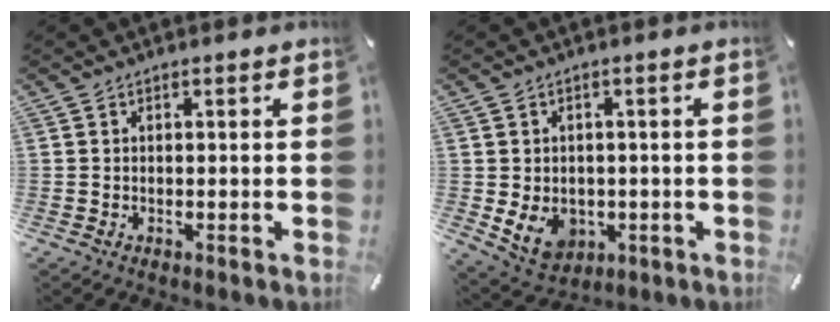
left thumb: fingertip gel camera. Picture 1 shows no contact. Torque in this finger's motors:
{"motor_torque": [1.43, 1.51, 0.76, 0.28, 0.04]}